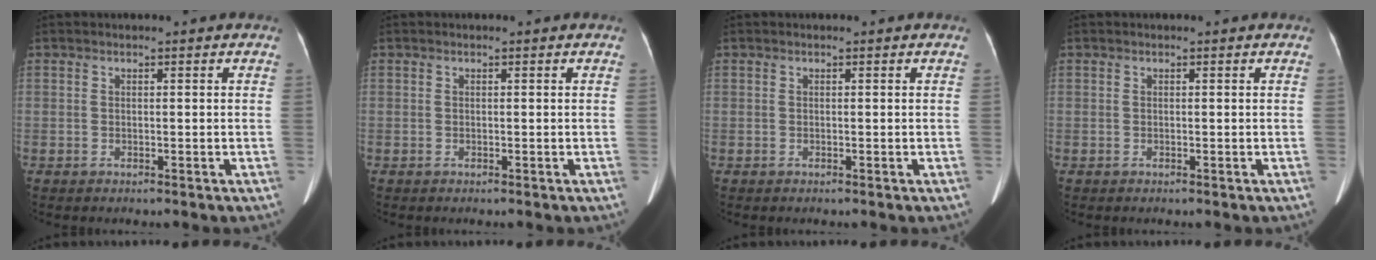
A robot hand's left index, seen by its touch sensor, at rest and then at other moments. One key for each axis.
{"total": 0.0}
{"total": 0.0}
{"total": 0.0}